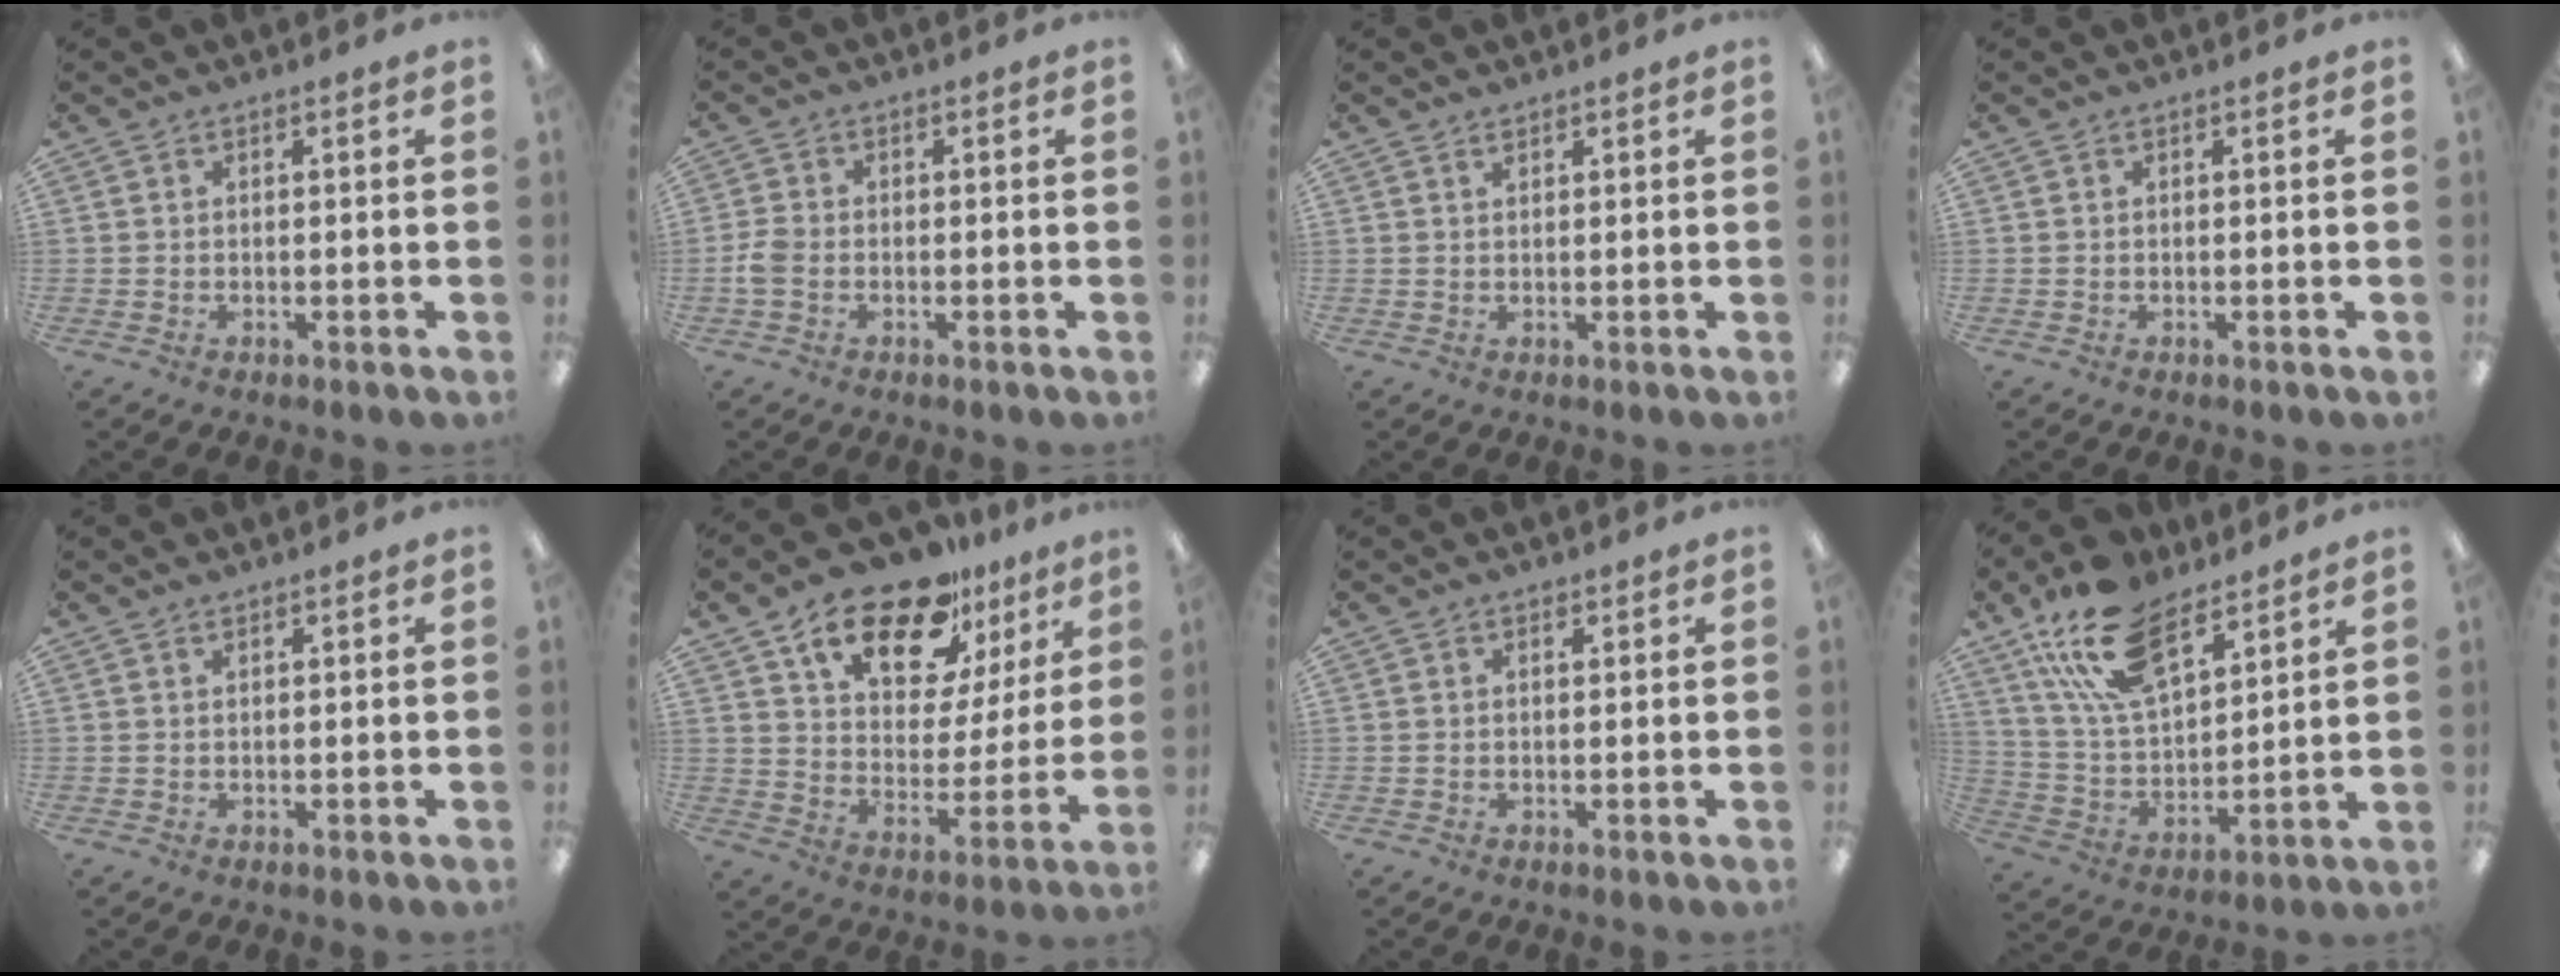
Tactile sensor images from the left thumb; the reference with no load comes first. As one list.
[{"total": 3.4, "force": [-0.9, 2.4, 2.2], "torque": [-0.051, 0.002, -0.018]}, {"total": 1.1, "force": [1.0, 0.4, 0.3], "torque": [-0.007, -0.001, 0.020]}, {"total": 0.0}, {"total": 0.8, "force": [0.7, 0.2, 0.3], "torque": [-0.007, 0.000, 0.014]}, {"total": 18.8, "force": [13.9, 8.7, 9.1], "torque": [-0.150, -0.085, 0.242]}, {"total": 0.9, "force": [0.8, 0.5, 0.2], "torque": [0.003, -0.003, 0.013]}, {"total": 19.9, "force": [12.9, 10.1, 11.3], "torque": [-0.232, -0.051, 0.235]}]